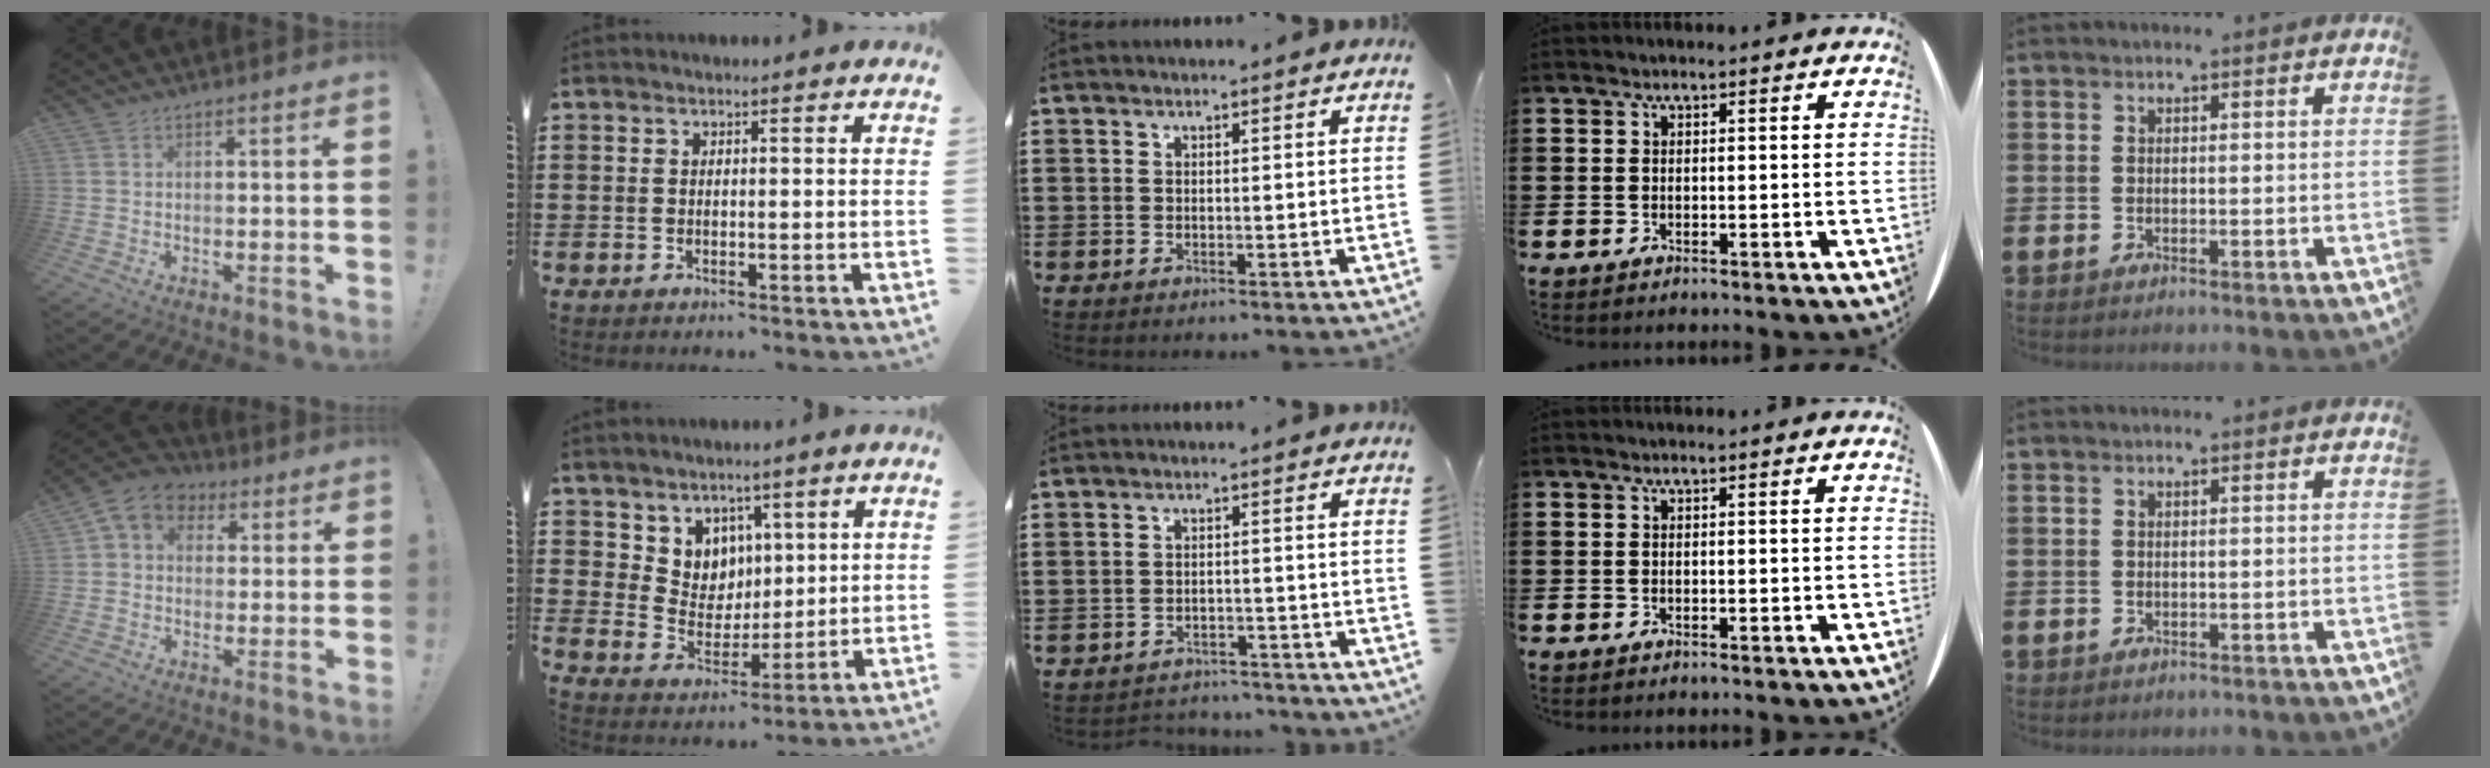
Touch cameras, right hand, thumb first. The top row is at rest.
{"thumb": {"total": 7.1, "force": [2.0, 6.0, 3.3], "torque": [-0.046, -0.002, 0.043]}, "index": {"total": 6.5, "force": [4.1, 5.0, -0.3], "torque": [-0.037, -0.019, 0.081]}, "middle": {"total": 2.7, "force": [-2.7, 0.4, -0.2], "torque": [-0.007, -0.001, -0.058]}}